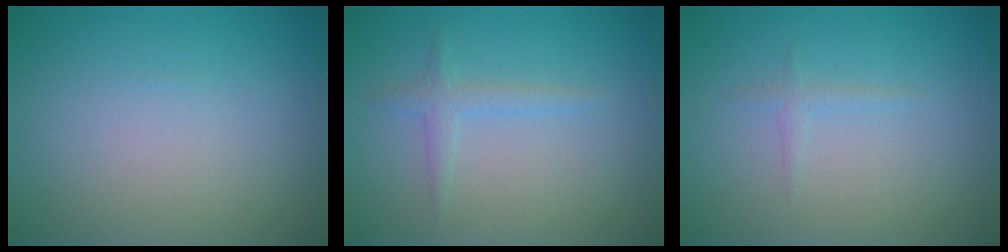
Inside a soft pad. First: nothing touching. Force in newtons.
{"total": 1.5, "press": 1.4, "slide": 0.2}
{"total": 0.7, "press": 0.7, "slide": 0.0}